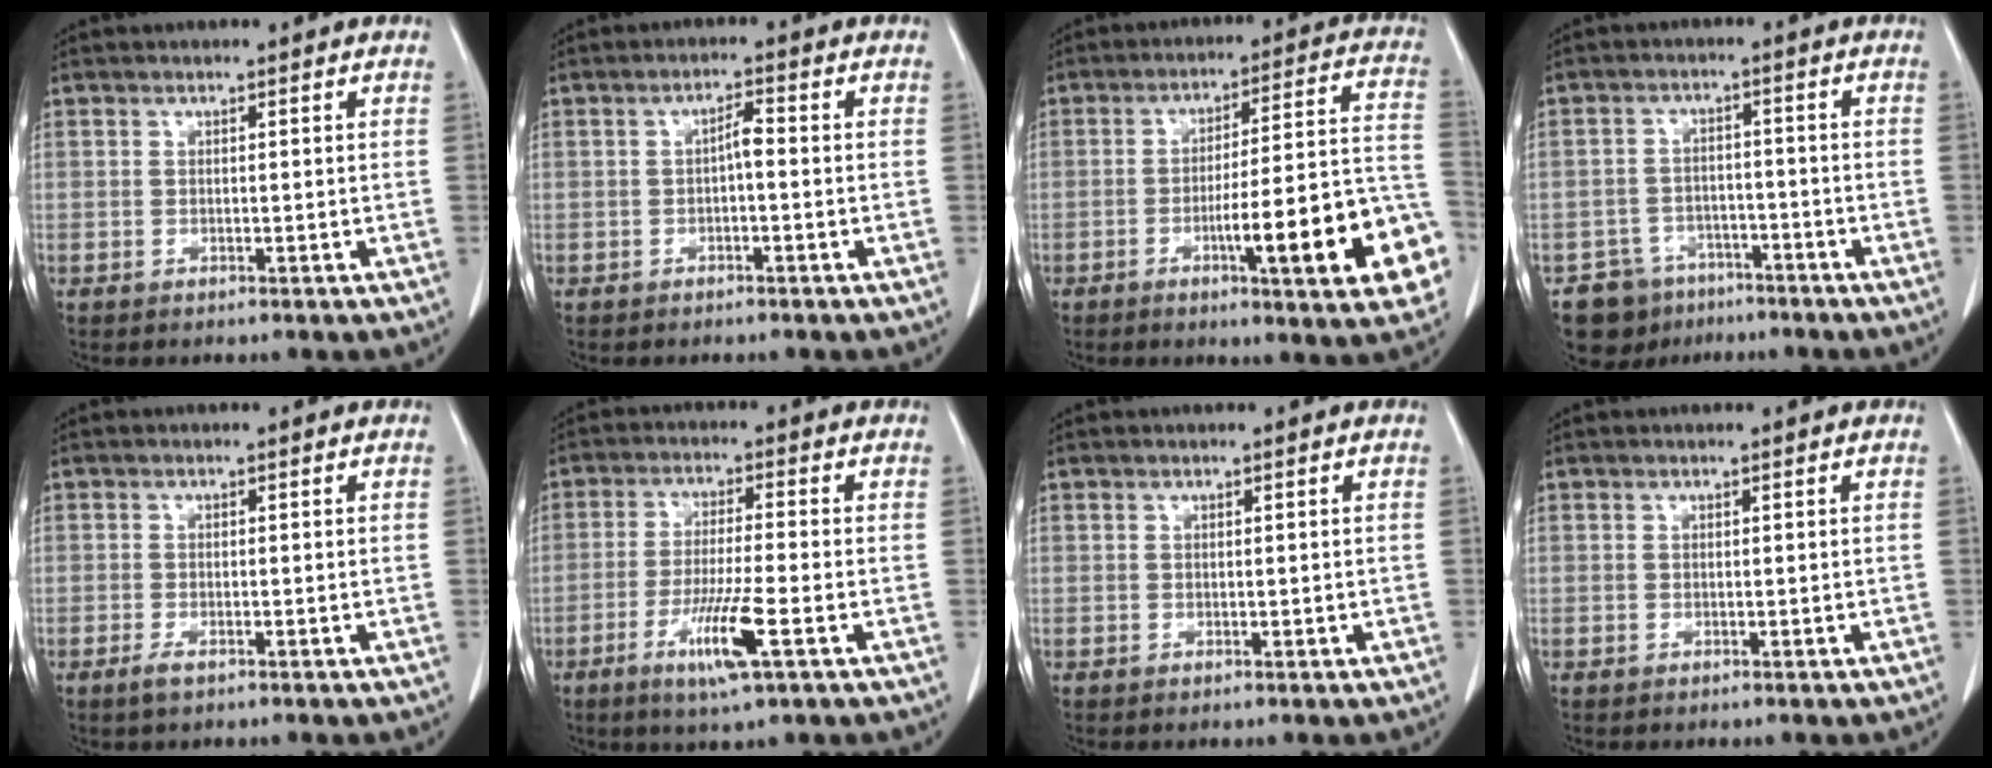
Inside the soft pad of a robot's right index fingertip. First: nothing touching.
{"total": 2.2, "force": [-0.3, 0.5, 2.1], "torque": [-0.035, 0.007, -0.006]}
{"total": 18.6, "force": [-6.6, 2.0, 17.2], "torque": [-0.168, 0.020, -0.082]}
{"total": 6.9, "force": [-4.8, 5.0, 0.3], "torque": [0.004, 0.016, -0.070]}
{"total": 1.5, "force": [-0.9, 0.3, 1.1], "torque": [-0.023, -0.003, -0.015]}
{"total": 8.4, "force": [-3.6, 0.0, 7.6], "torque": [-0.145, -0.020, -0.066]}
{"total": 0.0}
{"total": 0.0}